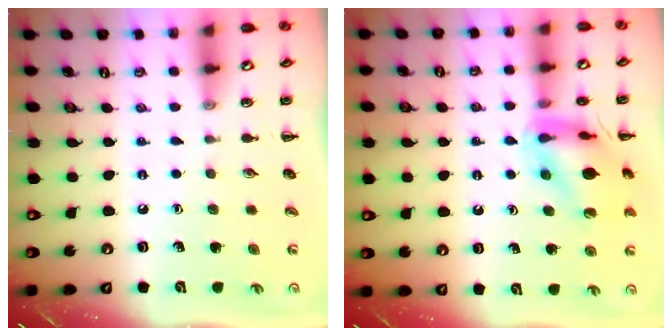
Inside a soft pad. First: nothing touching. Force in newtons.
{"total": 14.4, "press": 14.3, "slide": 1.0}